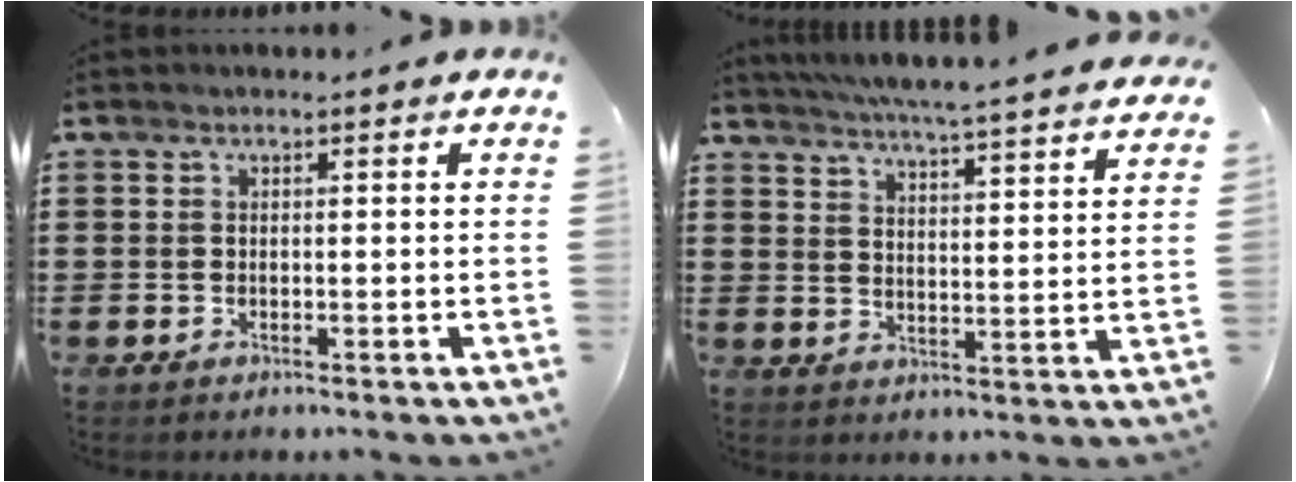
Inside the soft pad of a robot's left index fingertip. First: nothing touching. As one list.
[{"total": 5.1, "force": [4.8, -1.0, 1.4], "torque": [-0.048, -0.042, 0.077]}]